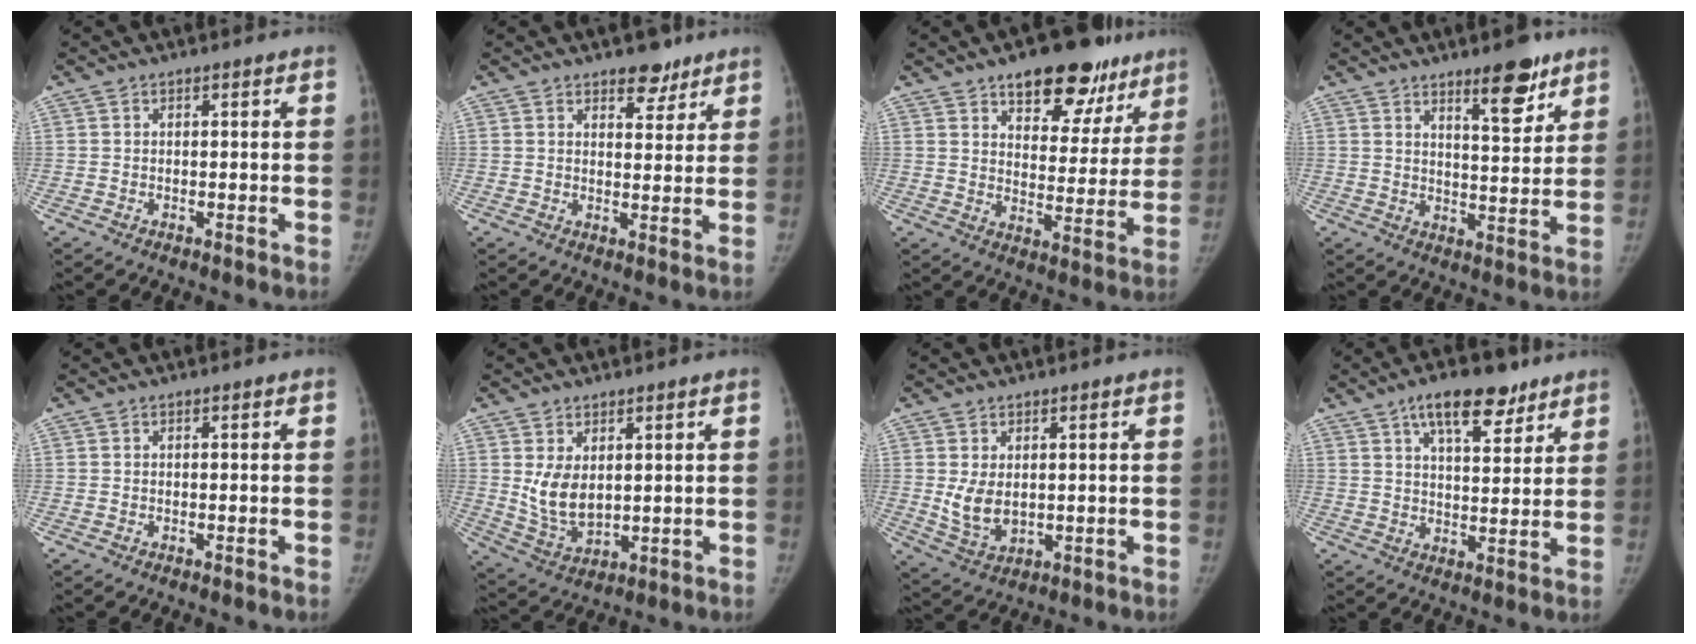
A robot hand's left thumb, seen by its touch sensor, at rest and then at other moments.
{"total": 5.4, "force": [3.9, 2.8, 2.4], "torque": [-0.005, -0.024, 0.057]}
{"total": 18.8, "force": [12.1, 9.4, 10.8], "torque": [-0.082, -0.044, 0.171]}
{"total": 9.2, "force": [6.3, 2.8, 6.2], "torque": [-0.069, -0.045, 0.095]}
{"total": 0.0}
{"total": 7.8, "force": [2.1, 4.9, 5.7], "torque": [-0.092, -0.024, 0.058]}
{"total": 6.1, "force": [0.8, 4.0, 4.5], "torque": [-0.074, -0.019, 0.030]}
{"total": 11.8, "force": [7.4, 5.0, 7.6], "torque": [-0.091, -0.032, 0.116]}